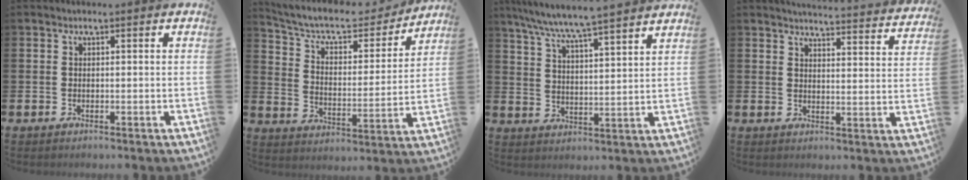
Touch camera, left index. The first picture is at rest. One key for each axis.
{"total": 8.2, "fx": 7.4, "fy": 2.5, "fz": 2.8, "tx": -0.083, "ty": -0.053, "tz": 0.123}
{"total": 7.2, "fx": 6.9, "fy": -0.6, "fz": 1.9, "tx": -0.065, "ty": -0.049, "tz": 0.118}
{"total": 4.4, "fx": 4.3, "fy": -0.1, "fz": 0.5, "tx": -0.010, "ty": -0.041, "tz": 0.072}